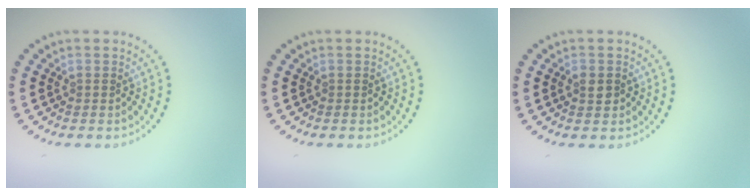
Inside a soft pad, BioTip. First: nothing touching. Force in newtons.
{"total": 0.0}
{"total": 1.3, "press": 1.3, "slide": 0.1}